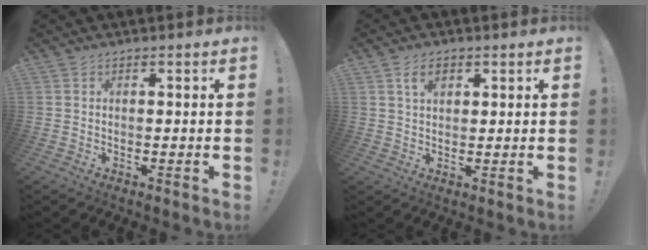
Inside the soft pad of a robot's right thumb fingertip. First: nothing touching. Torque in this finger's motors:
{"motor_torque": [0.03, 0.03, 0.16, 0.34, 0.00]}